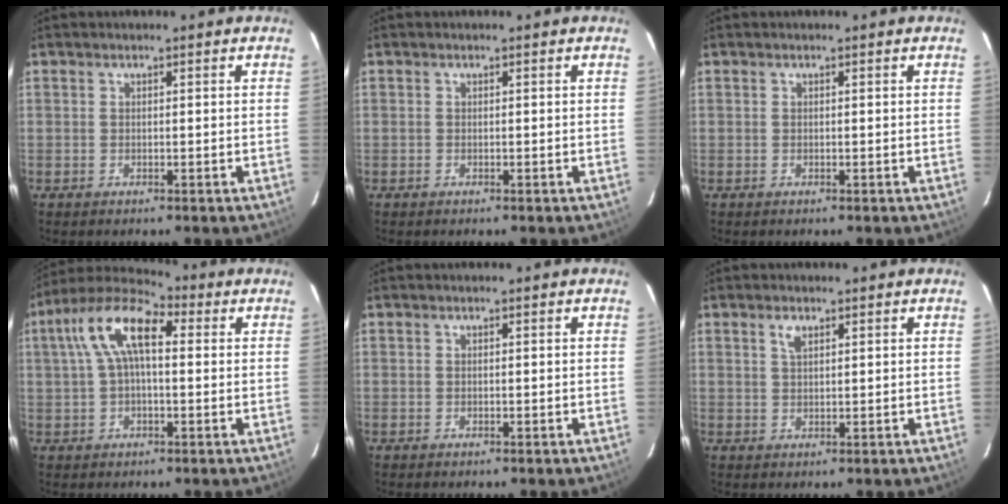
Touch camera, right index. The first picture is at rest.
{"total": 0.0}
{"total": 0.0}
{"total": 11.7, "force": [2.4, 5.4, 10.1], "torque": [-0.195, 0.035, 0.032]}
{"total": 0.0}
{"total": 2.0, "force": [1.2, 1.0, 1.4], "torque": [-0.026, 0.004, 0.021]}